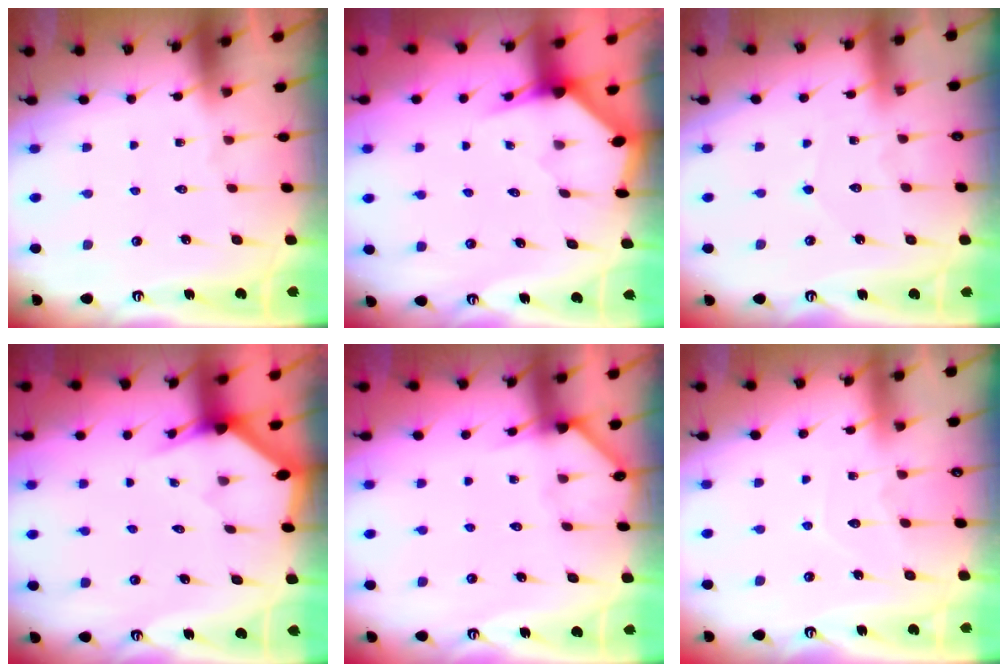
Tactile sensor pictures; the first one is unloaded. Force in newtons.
{"total": 3.0, "press": 3.0, "slide": 0.1}
{"total": 3.6, "press": 3.6, "slide": 0.3}
{"total": 2.2, "press": 2.2, "slide": 0.1}
{"total": 4.3, "press": 4.3, "slide": 0.2}
{"total": 4.5, "press": 4.5, "slide": 0.5}